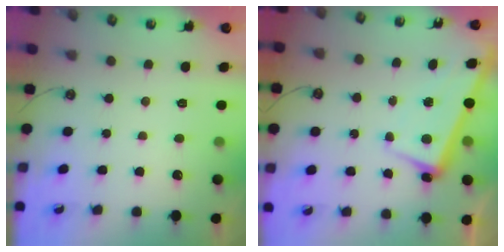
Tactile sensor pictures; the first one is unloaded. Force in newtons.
{"total": 2.2, "press": 2.1, "slide": 0.8}